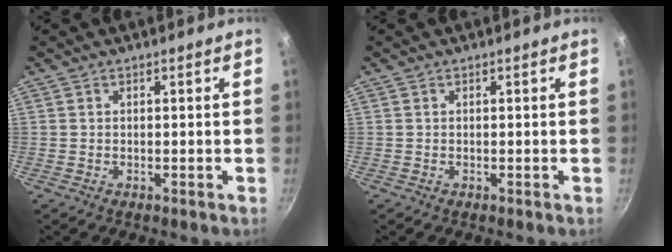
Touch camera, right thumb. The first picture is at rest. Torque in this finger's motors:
{"motor_torque": [0.00, 0.00, 0.00, 0.00, 0.00]}